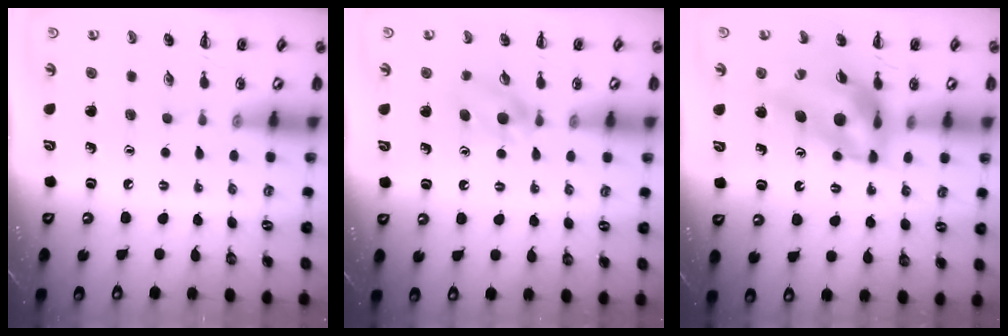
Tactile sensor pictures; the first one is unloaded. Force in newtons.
{"total": 5.0, "press": 4.6, "slide": 1.7}
{"total": 12.5, "press": 11.9, "slide": 3.8}